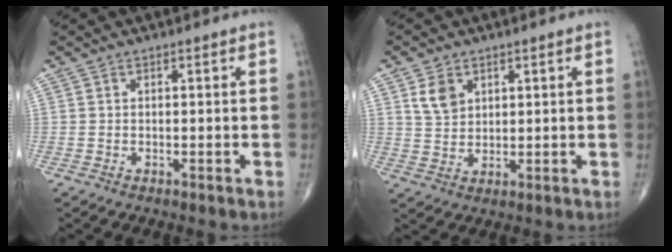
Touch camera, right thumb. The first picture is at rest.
{"total": 5.0, "force": [2.3, 3.6, 2.6], "torque": [-0.033, -0.012, 0.049]}